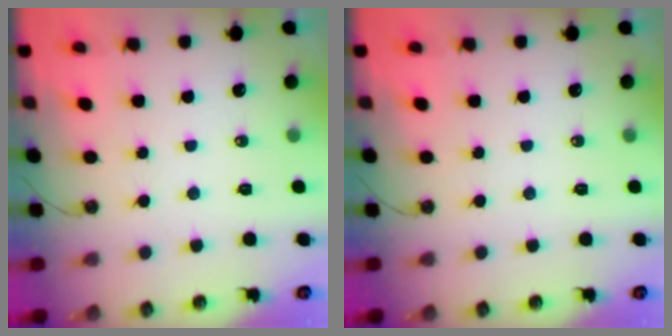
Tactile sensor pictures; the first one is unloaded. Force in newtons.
{"total": 0.0}